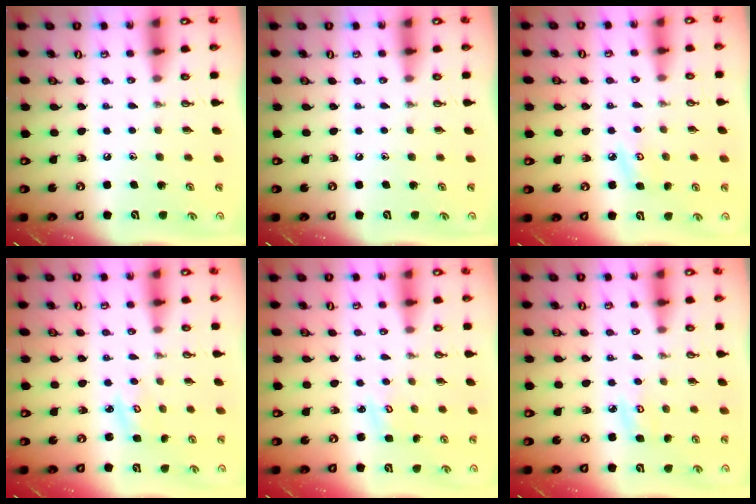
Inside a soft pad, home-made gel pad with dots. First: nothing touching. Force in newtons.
{"total": 0.0}
{"total": 4.8, "press": 4.7, "slide": 0.5}
{"total": 3.3, "press": 3.3, "slide": 0.5}
{"total": 2.8, "press": 2.8, "slide": 0.3}
{"total": 5.2, "press": 5.2, "slide": 0.4}